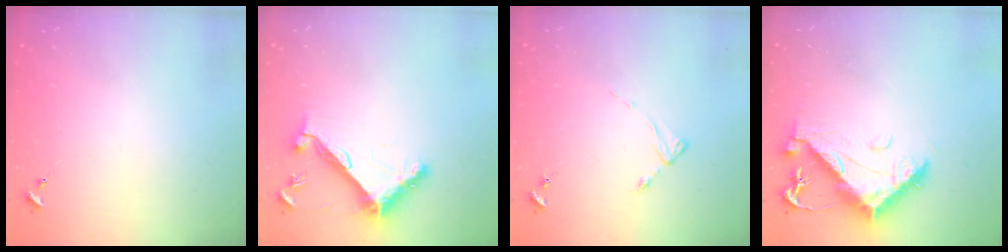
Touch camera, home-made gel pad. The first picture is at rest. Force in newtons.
{"total": 11.1, "press": 11.0, "slide": 0.7}
{"total": 2.5, "press": 2.5, "slide": 0.3}
{"total": 12.3, "press": 12.2, "slide": 1.5}